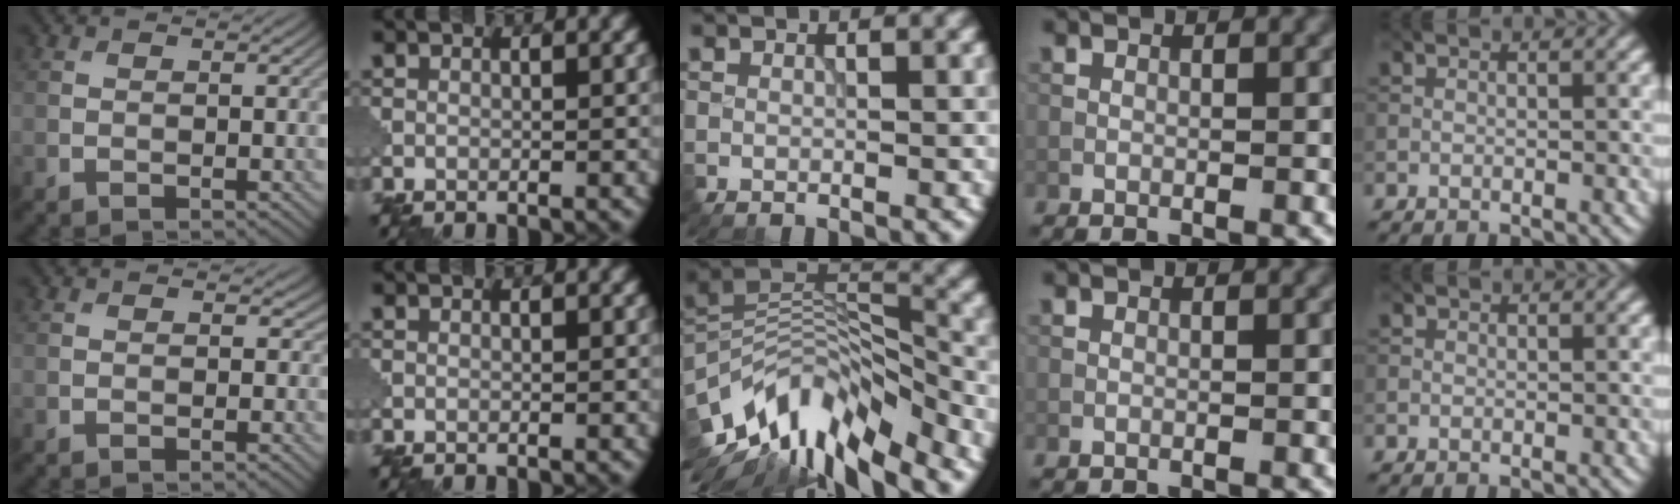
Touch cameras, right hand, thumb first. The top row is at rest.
{"thumb": {"total": 0.7, "force": [0.0, 0.7, 0.1], "torque": [-0.004, -0.005, -0.002]}, "middle": {"total": 11.7, "force": [-7.9, 4.2, 7.5], "torque": [-0.134, 0.011, -0.150]}}